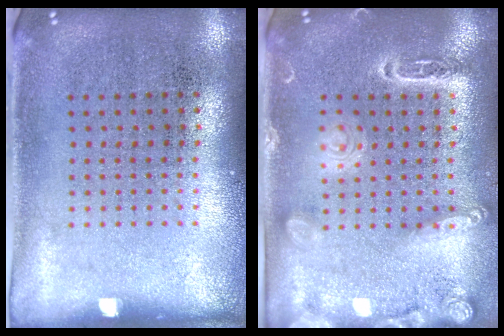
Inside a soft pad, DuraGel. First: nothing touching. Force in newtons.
{"total": 2.0, "press": 1.9, "slide": 0.6}